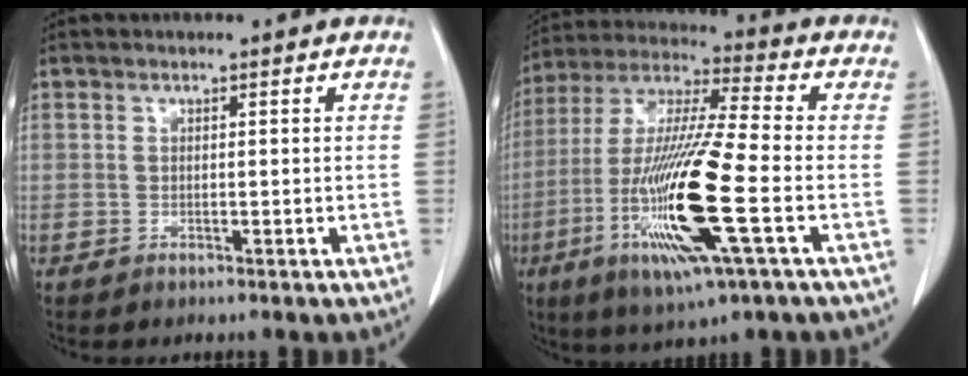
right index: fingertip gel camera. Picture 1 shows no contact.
{"total": 18.9, "force": [-5.3, 1.0, 18.1], "torque": [-0.380, -0.021, -0.100]}